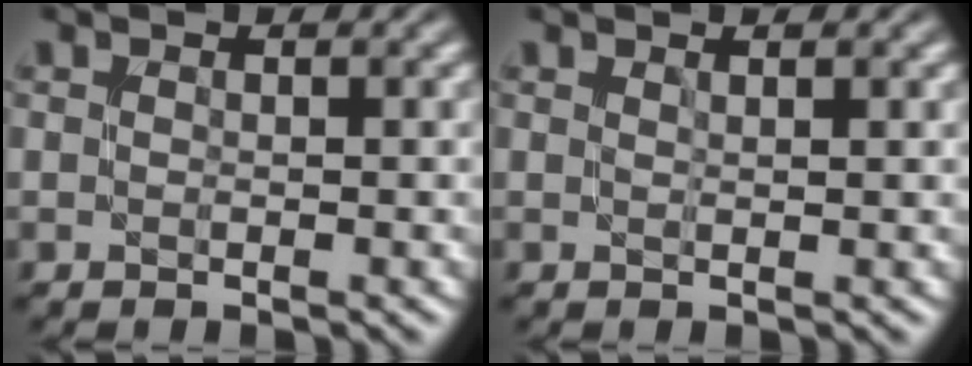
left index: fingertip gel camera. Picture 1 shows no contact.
{"total": 1.0, "force": [0.7, 0.3, 0.6], "torque": [-0.001, -0.003, 0.003]}